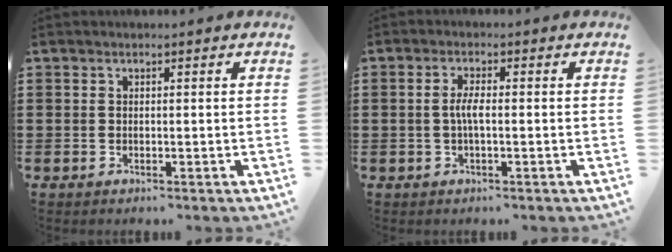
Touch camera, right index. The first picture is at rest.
{"total": 2.9, "force": [-0.5, 0.6, 2.8], "torque": [-0.057, -0.002, -0.012]}